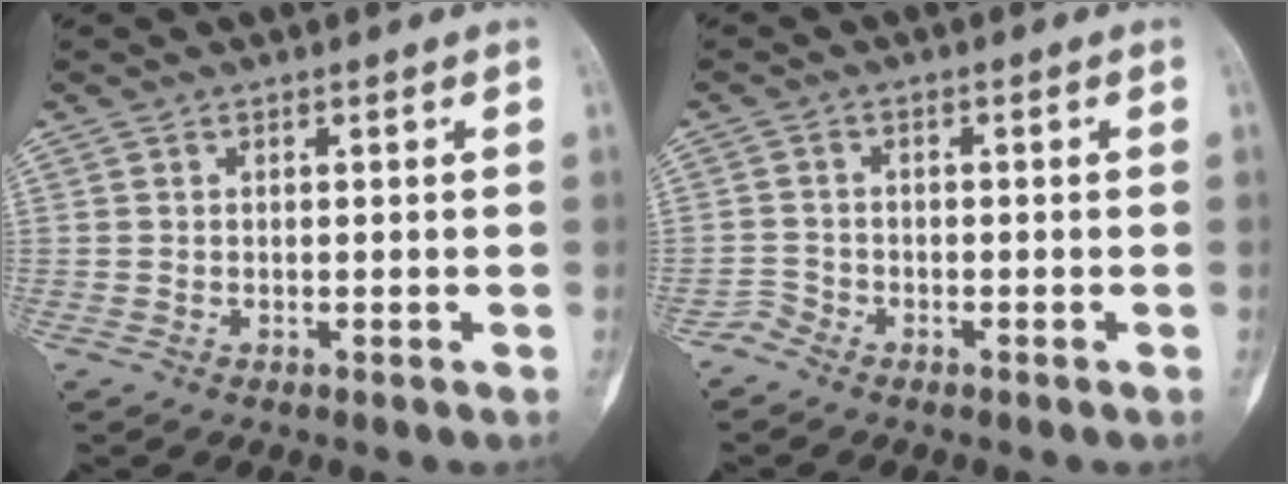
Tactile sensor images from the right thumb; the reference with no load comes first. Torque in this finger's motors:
{"motor_torque": [0.47, -0.21, 0.24, -0.70, 0.01]}